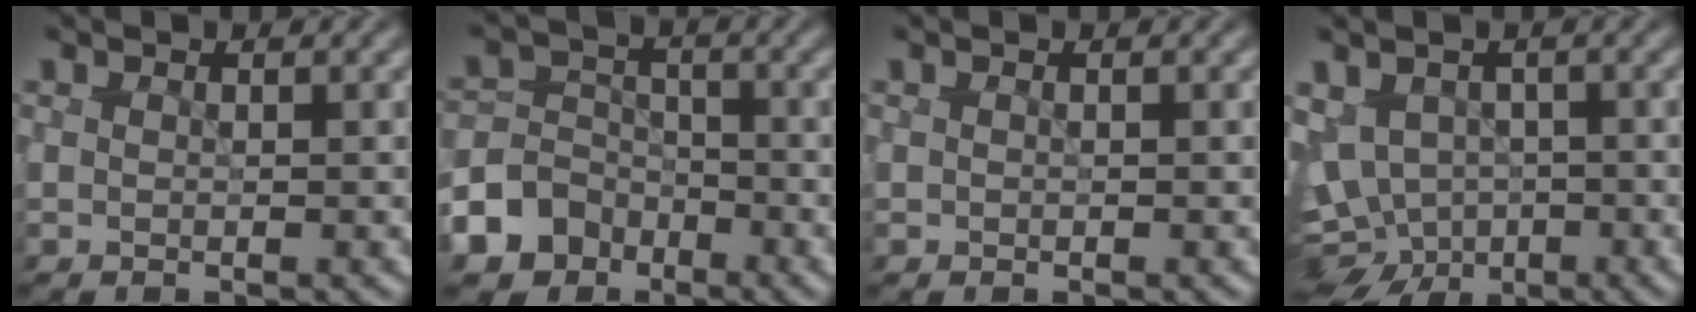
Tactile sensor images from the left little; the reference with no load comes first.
{"total": 6.2, "force": [-4.0, 4.7, 0.7], "torque": [0.001, 0.001, -0.089]}
{"total": 0.7, "force": [0.1, -0.4, -0.5], "torque": [0.010, 0.007, 0.005]}
{"total": 7.4, "force": [-3.1, 5.6, 3.7], "torque": [-0.055, -0.012, -0.035]}